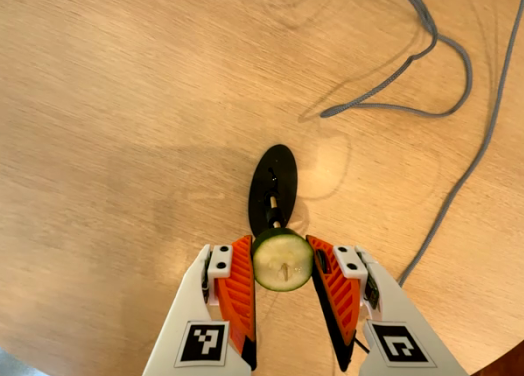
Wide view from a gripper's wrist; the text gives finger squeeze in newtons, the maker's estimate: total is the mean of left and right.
{"total": 12.1, "left": 11.6, "right": 12.6}